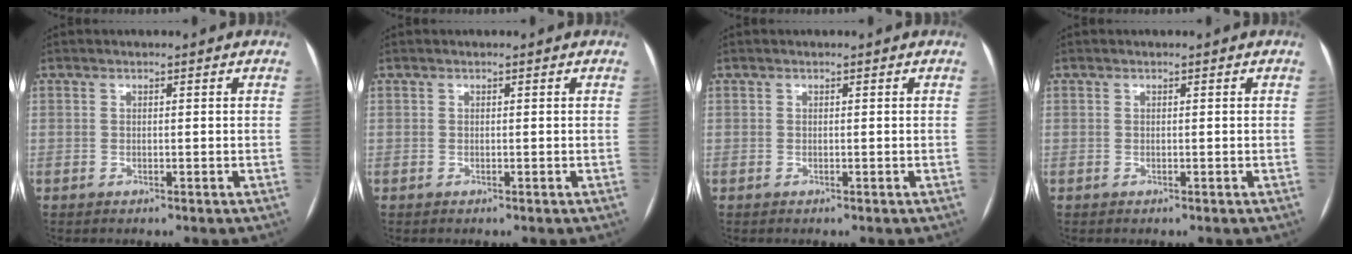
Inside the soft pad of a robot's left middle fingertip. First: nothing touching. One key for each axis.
{"total": 0.0}
{"total": 0.0}
{"total": 0.0}